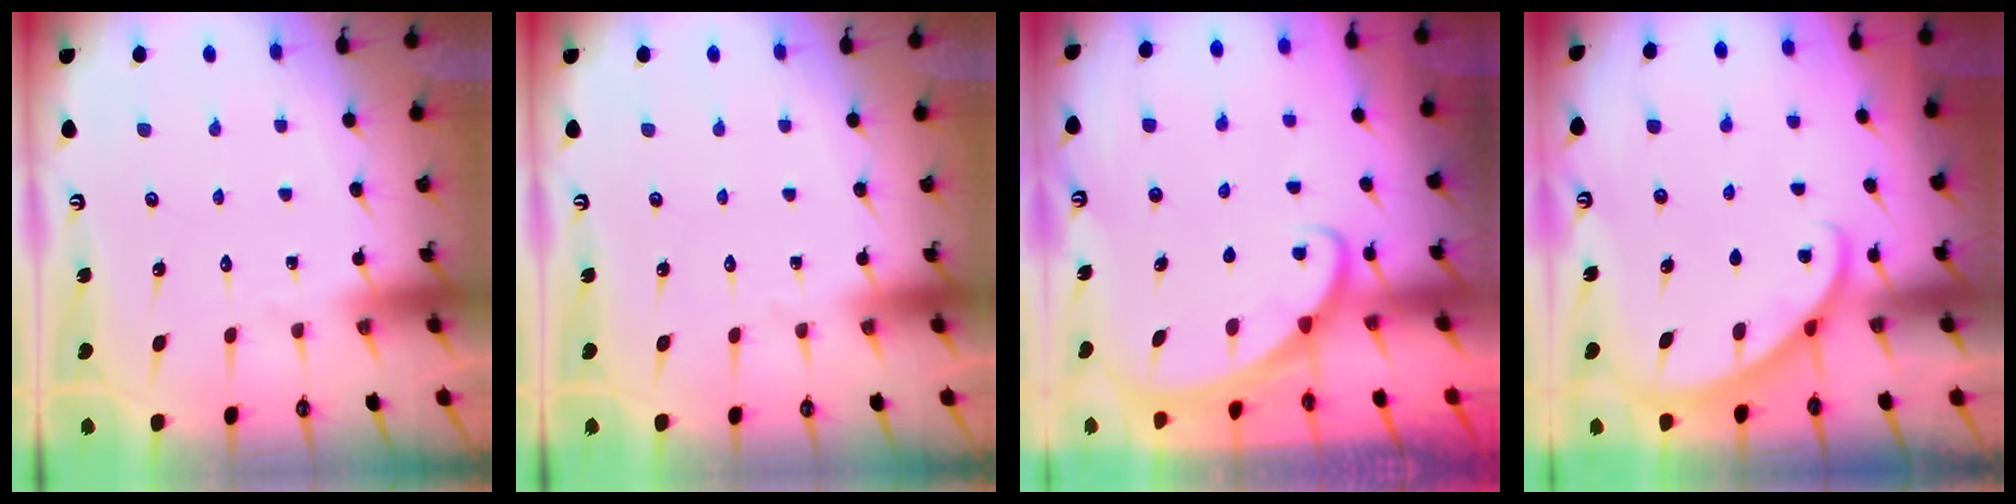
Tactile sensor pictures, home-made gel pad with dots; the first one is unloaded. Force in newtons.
{"total": 0.0}
{"total": 1.8, "press": 1.8, "slide": 0.1}
{"total": 2.8, "press": 2.8, "slide": 0.2}